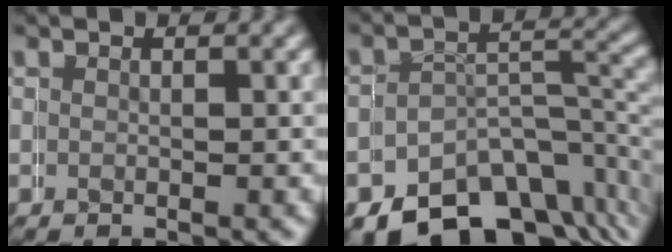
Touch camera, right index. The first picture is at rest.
{"total": 9.4, "force": [-7.1, 5.4, 3.1], "torque": [-0.023, -0.011, -0.105]}